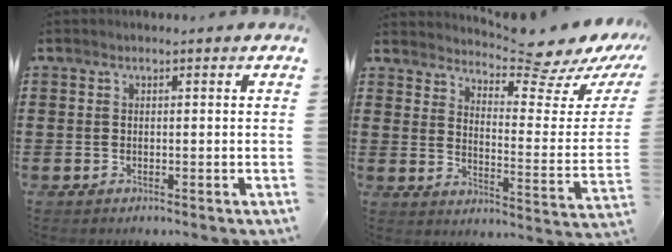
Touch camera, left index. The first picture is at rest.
{"total": 6.6, "force": [6.2, -0.6, 2.3], "torque": [-0.053, -0.061, 0.099]}